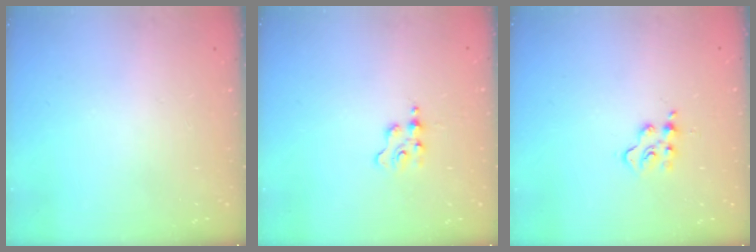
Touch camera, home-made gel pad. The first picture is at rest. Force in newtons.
{"total": 1.8, "press": 1.8, "slide": 0.3}
{"total": 4.6, "press": 4.6, "slide": 0.5}